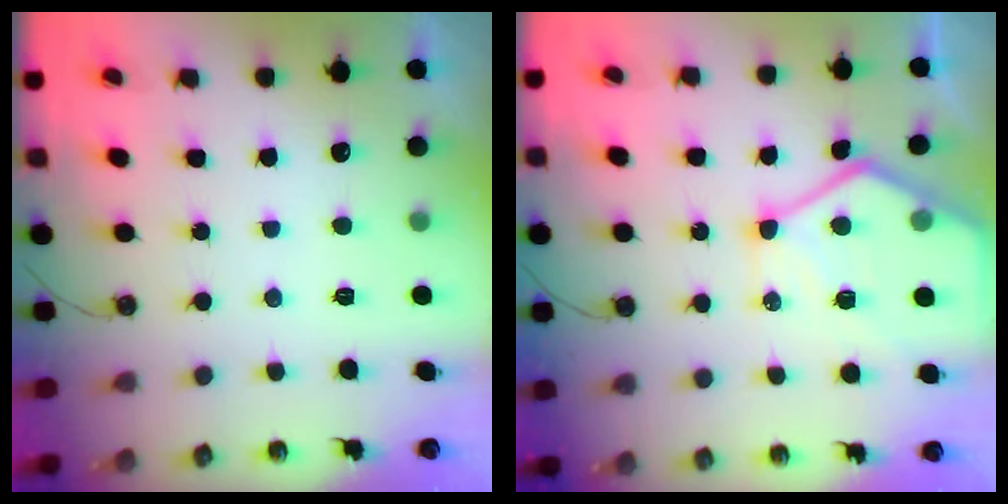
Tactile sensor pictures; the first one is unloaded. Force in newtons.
{"total": 15.7, "press": 15.7, "slide": 1.6}